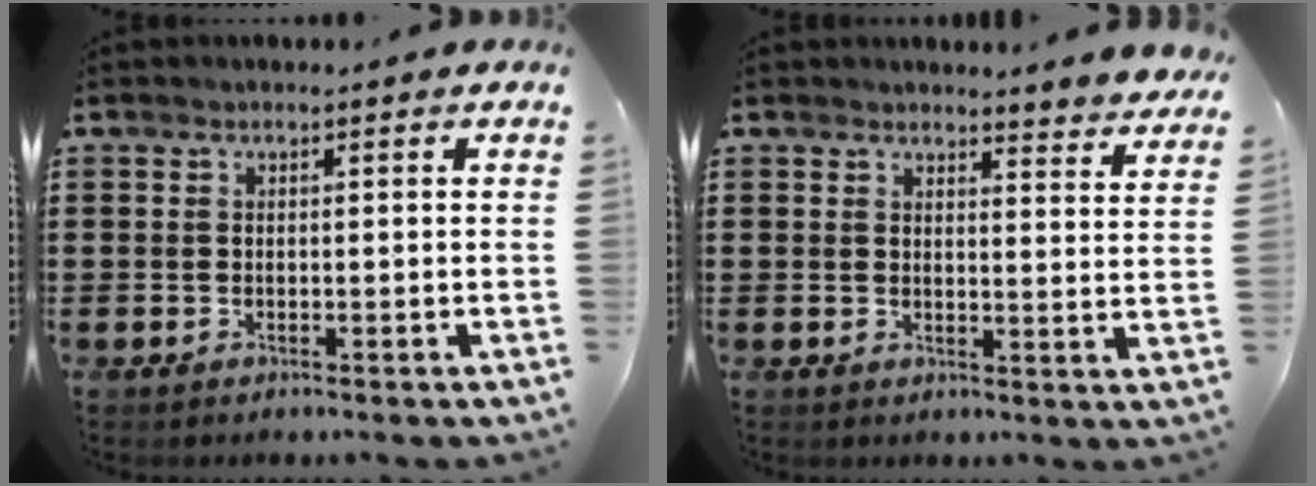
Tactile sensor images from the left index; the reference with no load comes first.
{"total": 3.5, "force": [3.5, 0.0, 0.5], "torque": [-0.007, -0.023, 0.061]}